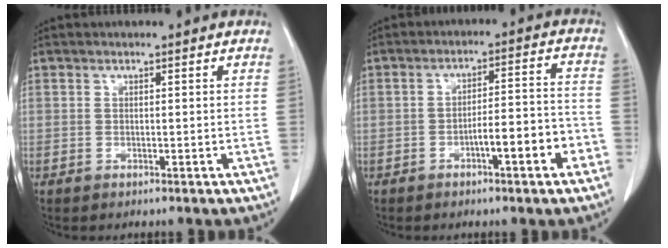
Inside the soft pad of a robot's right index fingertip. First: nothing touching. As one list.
[{"total": 7.6, "force": [-3.5, 1.0, 6.6], "torque": [-0.095, 0.019, -0.050]}]